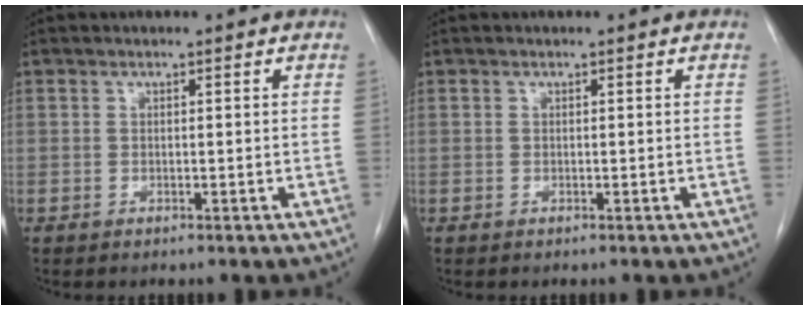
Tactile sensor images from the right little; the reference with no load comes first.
{"total": 0.0}